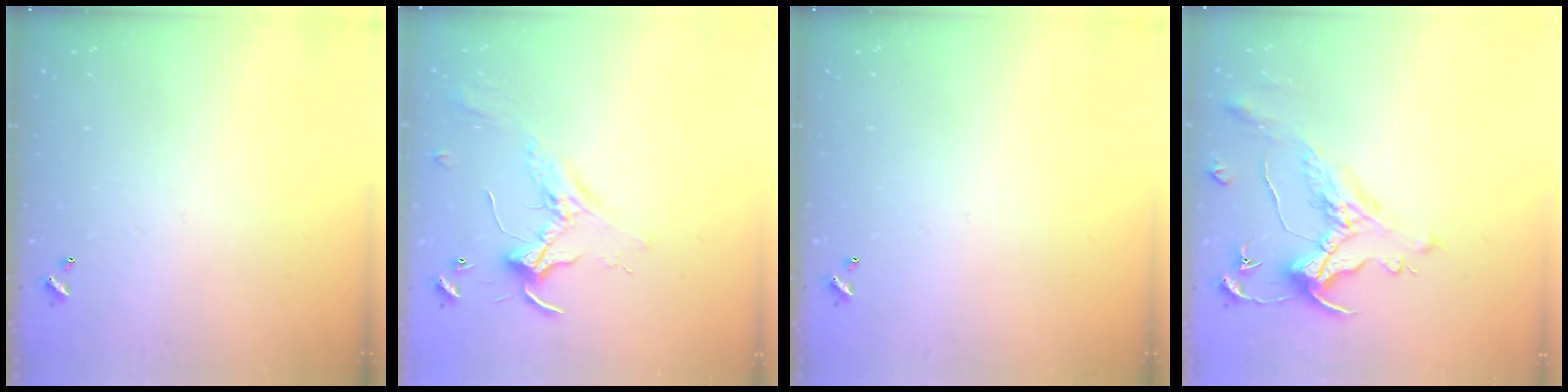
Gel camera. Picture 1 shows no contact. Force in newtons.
{"total": 2.1, "press": 2.1, "slide": 0.5}
{"total": 0.0}
{"total": 0.9, "press": 0.2, "slide": 0.9}